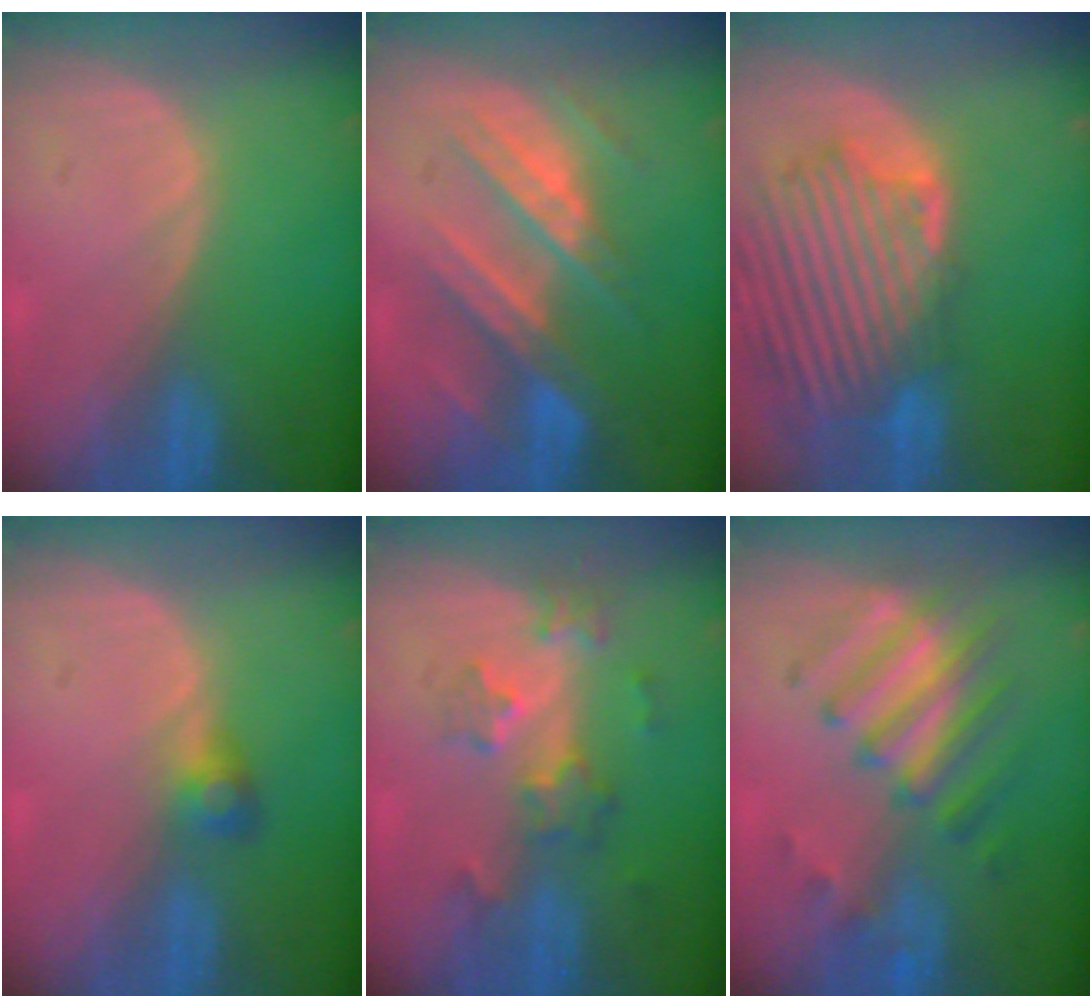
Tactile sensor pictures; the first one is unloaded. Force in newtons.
{"total": 8.6, "press": 8.1, "slide": 2.7}
{"total": 13.1, "press": 11.5, "slide": 6.4}
{"total": 2.5, "press": 2.4, "slide": 0.7}
{"total": 6.3, "press": 5.5, "slide": 3.0}
{"total": 8.0, "press": 7.7, "slide": 2.2}